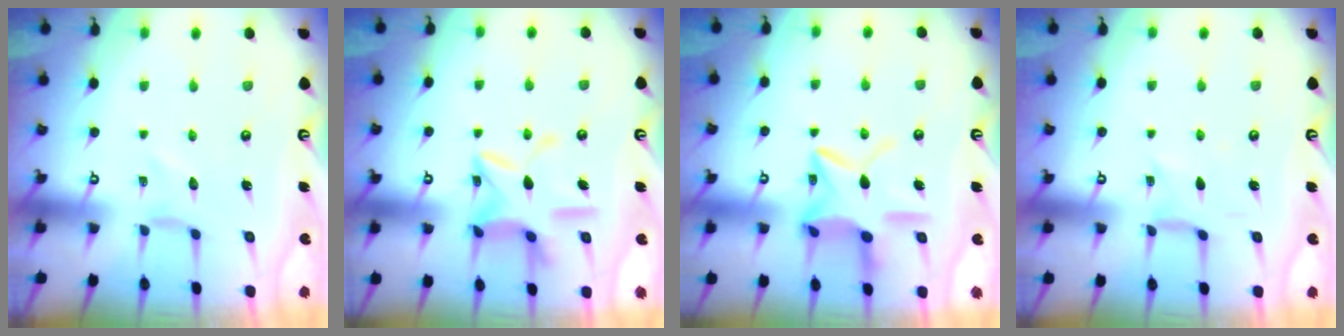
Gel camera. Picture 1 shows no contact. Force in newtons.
{"total": 12.9, "press": 12.8, "slide": 0.9}
{"total": 14.4, "press": 14.3, "slide": 1.1}
{"total": 1.6, "press": 1.6, "slide": 0.4}